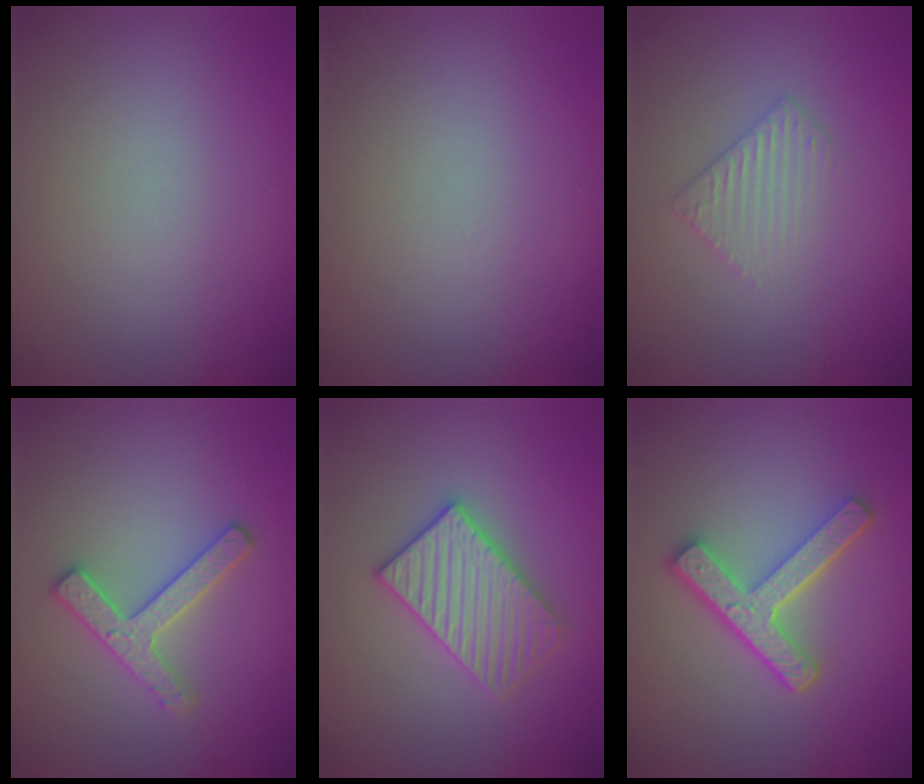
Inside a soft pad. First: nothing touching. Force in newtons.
{"total": 0.0}
{"total": 1.9, "press": 1.9, "slide": 0.5}
{"total": 2.7, "press": 2.6, "slide": 0.5}
{"total": 3.7, "press": 3.7, "slide": 0.6}
{"total": 5.0, "press": 3.7, "slide": 3.4}